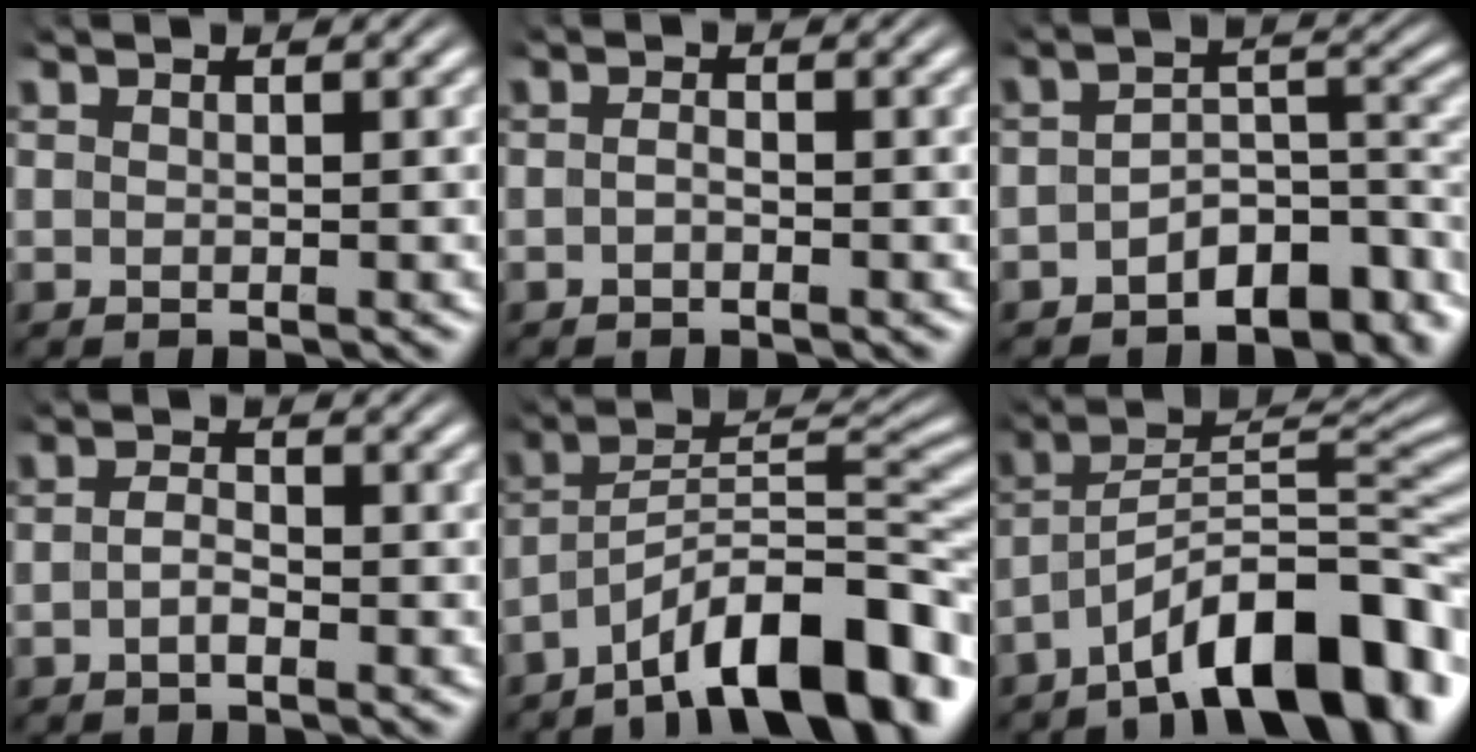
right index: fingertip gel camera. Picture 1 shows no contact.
{"total": 0.9, "force": [-0.7, 0.3, 0.5], "torque": [-0.013, -0.006, -0.012]}
{"total": 5.4, "force": [-3.5, 2.1, 3.5], "torque": [-0.043, -0.015, -0.052]}
{"total": 1.6, "force": [-1.2, 0.6, 1.0], "torque": [-0.022, -0.012, -0.018]}
{"total": 10.0, "force": [-4.2, 4.6, 7.8], "torque": [-0.122, -0.018, -0.064]}
{"total": 9.8, "force": [-4.0, 4.3, 7.8], "torque": [-0.120, -0.017, -0.059]}